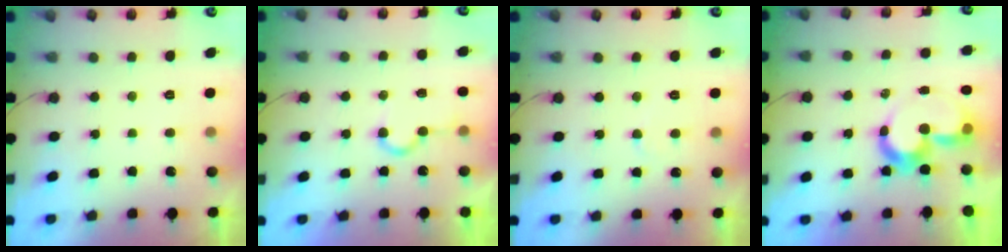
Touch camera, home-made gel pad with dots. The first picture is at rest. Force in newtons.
{"total": 6.6, "press": 6.6, "slide": 0.7}
{"total": 3.5, "press": 3.4, "slide": 0.4}
{"total": 9.7, "press": 9.6, "slide": 1.5}